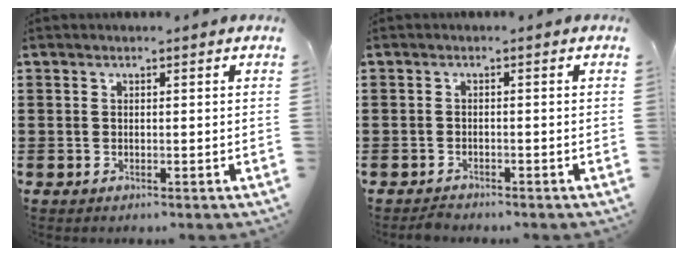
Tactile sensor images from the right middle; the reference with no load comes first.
{"total": 1.1, "force": [-1.1, 0.1, 0.2], "torque": [-0.007, -0.001, -0.022]}